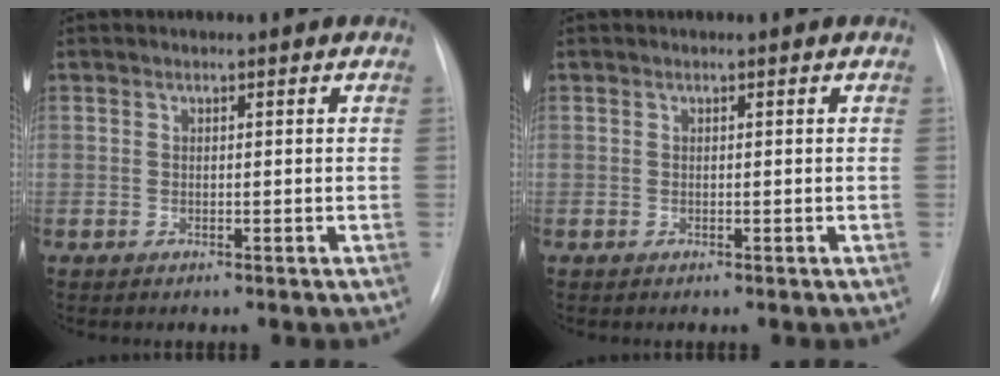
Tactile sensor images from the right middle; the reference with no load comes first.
{"total": 0.0}